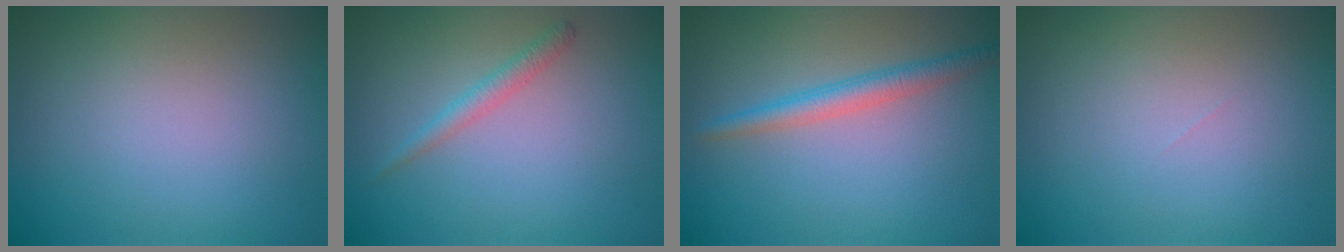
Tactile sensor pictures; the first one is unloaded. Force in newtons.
{"total": 1.4, "press": 1.4, "slide": 0.1}
{"total": 2.5, "press": 2.5, "slide": 0.0}
{"total": 0.0}